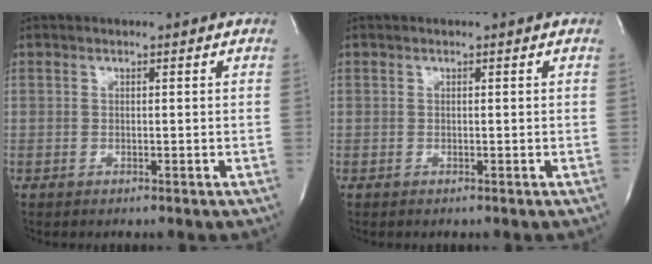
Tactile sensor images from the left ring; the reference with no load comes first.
{"total": 0.0}